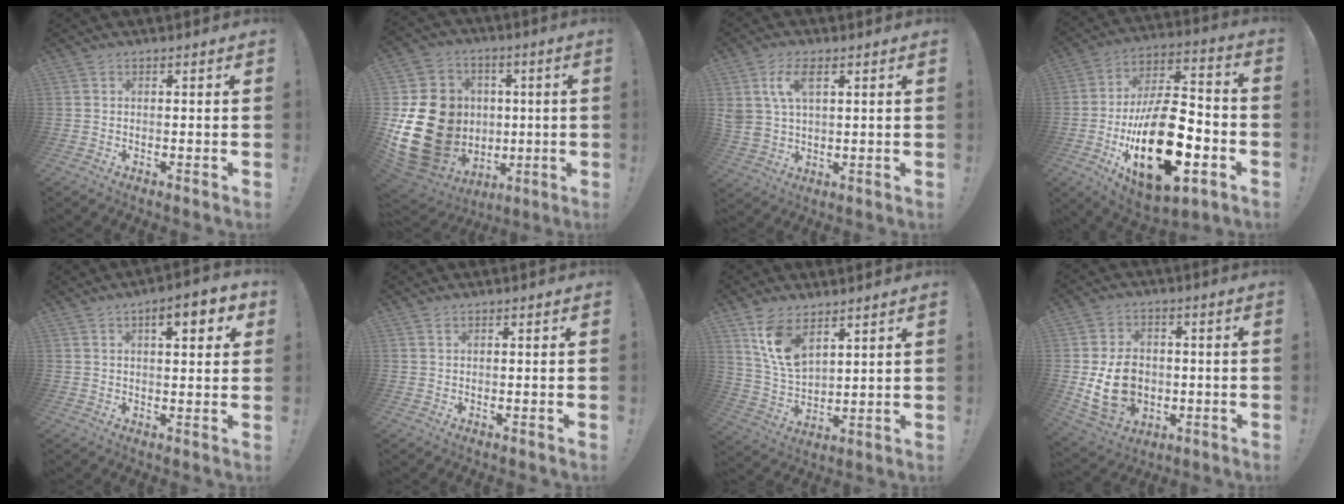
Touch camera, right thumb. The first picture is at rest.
{"total": 25.7, "force": [-1.5, 21.3, 14.2], "torque": [-0.267, 0.005, 0.037]}
{"total": 8.4, "force": [3.7, 5.1, 5.6], "torque": [-0.112, 0.001, 0.071]}
{"total": 27.9, "force": [-8.2, 14.2, 22.6], "torque": [-0.395, 0.048, -0.120]}
{"total": 7.6, "force": [3.2, 2.5, 6.4], "torque": [-0.085, -0.007, 0.047]}
{"total": 0.7, "force": [0.5, 0.3, 0.4], "torque": [-0.001, -0.003, 0.009]}
{"total": 11.5, "force": [7.2, 6.0, 6.7], "torque": [-0.132, -0.034, 0.140]}
{"total": 13.0, "force": [-1.6, 10.2, 7.9], "torque": [-0.151, 0.002, -0.024]}